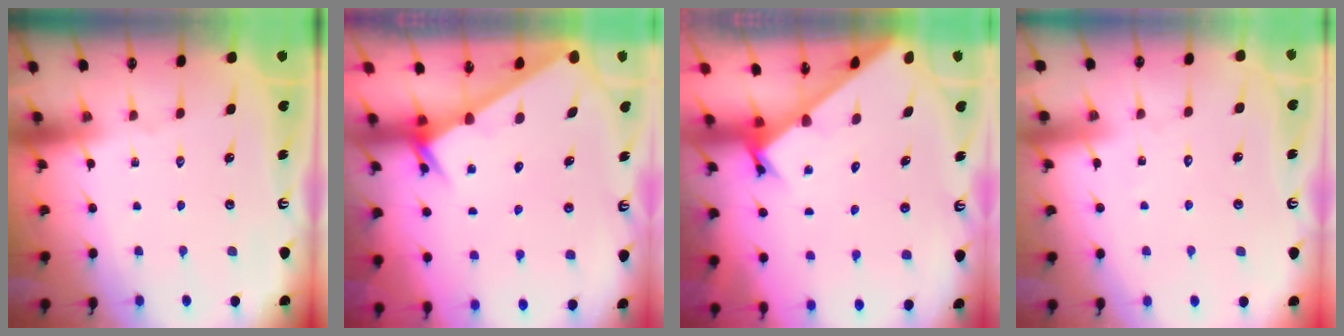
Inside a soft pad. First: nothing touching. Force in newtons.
{"total": 2.3, "press": 2.3, "slide": 0.1}
{"total": 2.3, "press": 2.3, "slide": 0.2}
{"total": 3.8, "press": 3.8, "slide": 0.3}